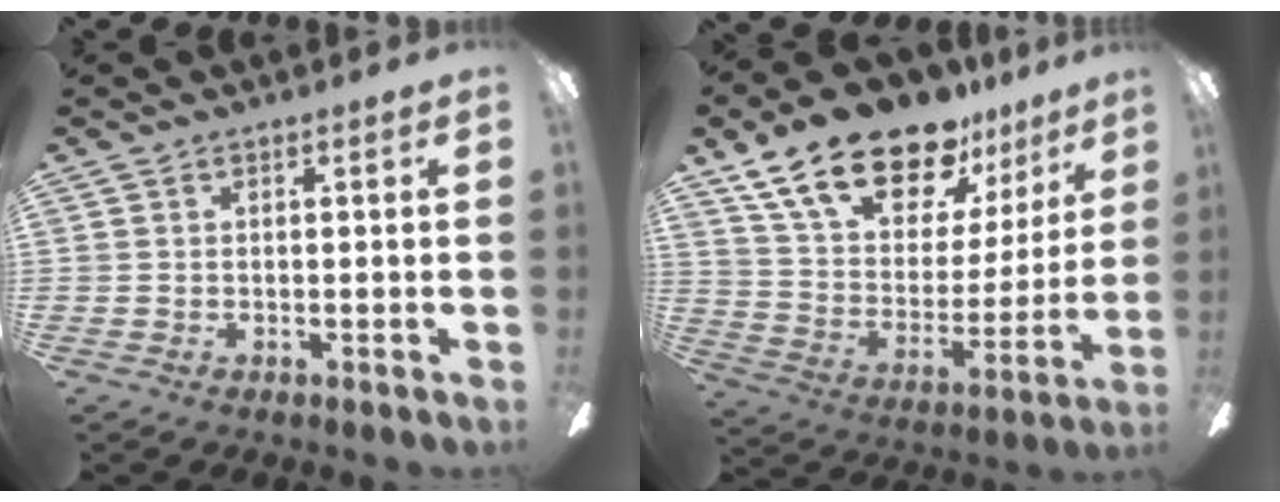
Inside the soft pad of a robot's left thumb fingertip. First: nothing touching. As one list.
[{"total": 21.7, "force": [16.1, 9.8, 10.7], "torque": [-0.195, -0.105, 0.290]}]